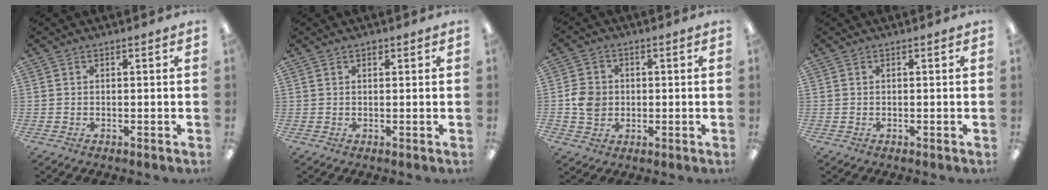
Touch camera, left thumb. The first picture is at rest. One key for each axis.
{"total": 0.8, "fx": 0.6, "fy": 0.5, "fz": 0.3, "tx": -0.007, "ty": 0.003, "tz": 0.010}
{"total": 6.1, "fx": -0.5, "fy": 5.5, "fz": 2.7, "tx": -0.045, "ty": 0.006, "tz": -0.009}
{"total": 0.0}